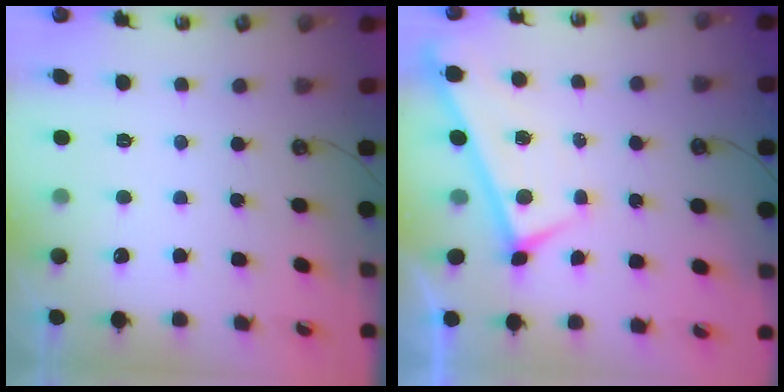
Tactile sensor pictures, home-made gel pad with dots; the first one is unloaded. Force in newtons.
{"total": 0.0}